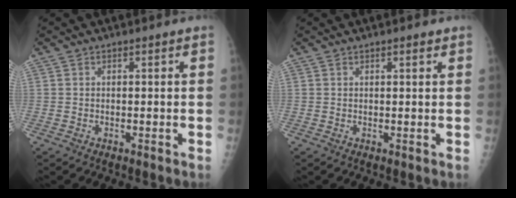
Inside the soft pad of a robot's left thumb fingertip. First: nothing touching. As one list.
[{"total": 1.1, "force": [0.7, 0.3, 0.7], "torque": [-0.010, -0.003, 0.010]}]